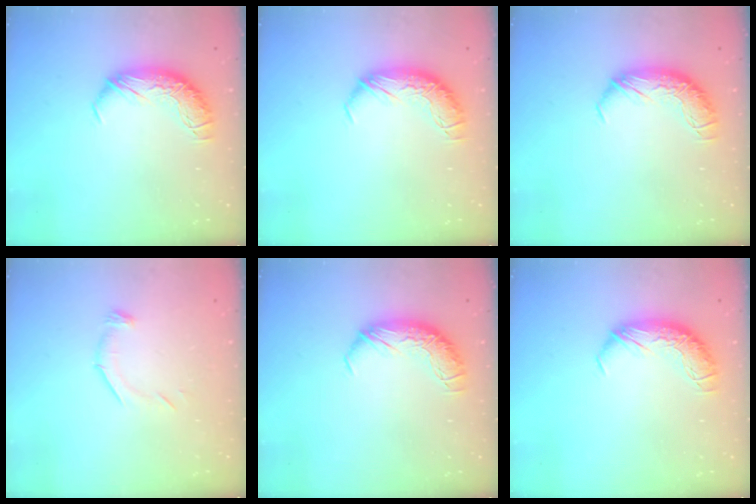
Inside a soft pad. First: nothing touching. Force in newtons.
{"total": 0.0}
{"total": 0.0}
{"total": 6.8, "press": 6.7, "slide": 0.8}
{"total": 0.0}
{"total": 0.0}